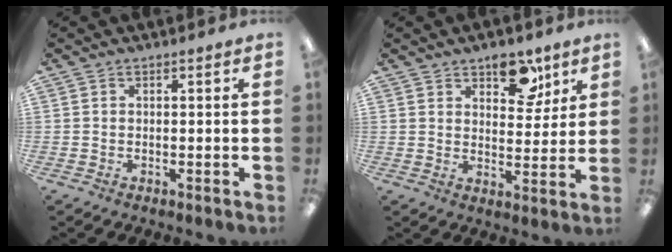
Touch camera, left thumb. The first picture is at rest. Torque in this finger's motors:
{"motor_torque": [0.85, 0.86, 0.76, -0.09, 0.00]}